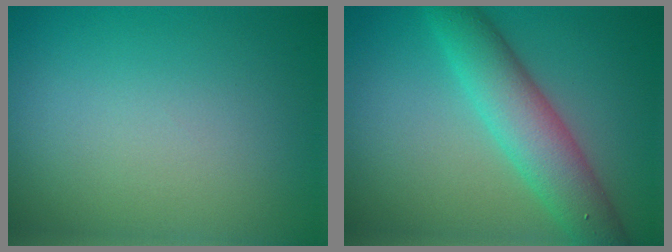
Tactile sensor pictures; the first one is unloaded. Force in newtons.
{"total": 5.9, "press": 5.9, "slide": 0.2}